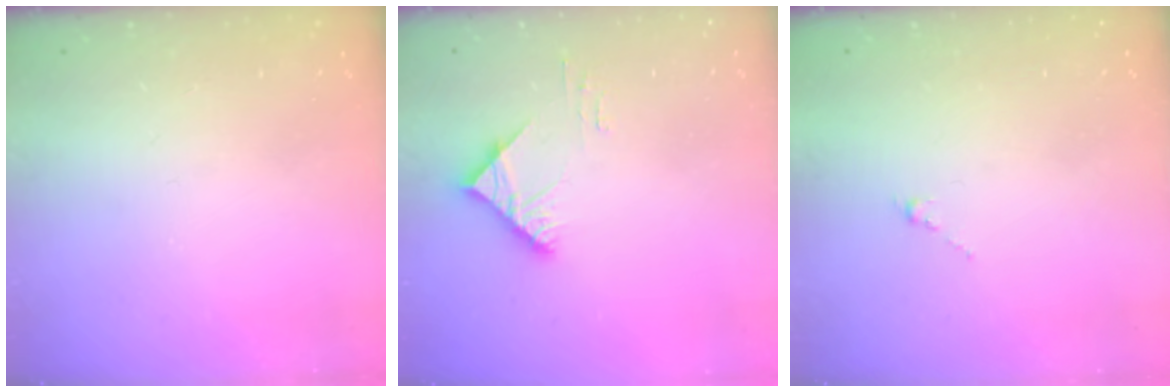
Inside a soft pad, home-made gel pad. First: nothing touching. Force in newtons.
{"total": 5.2, "press": 5.1, "slide": 0.7}
{"total": 0.0}